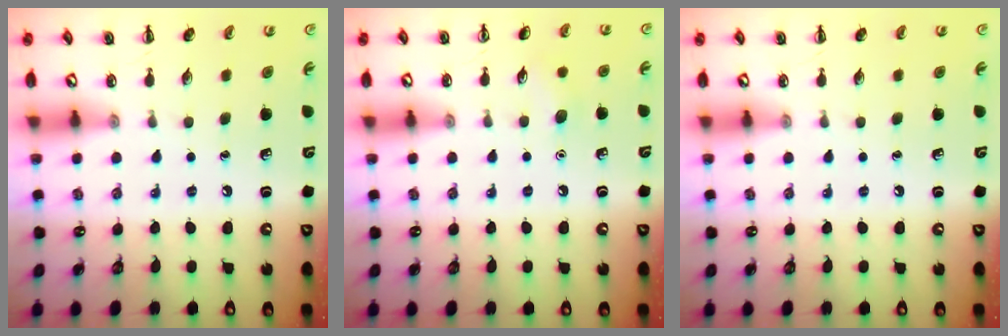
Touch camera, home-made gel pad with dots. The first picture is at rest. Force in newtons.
{"total": 5.7, "press": 5.4, "slide": 1.8}
{"total": 0.0}